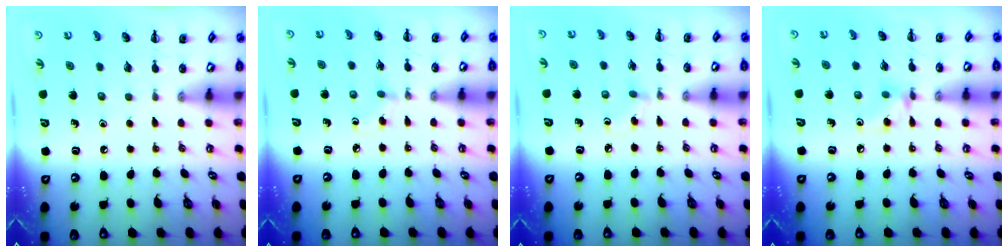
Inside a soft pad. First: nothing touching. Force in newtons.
{"total": 2.7, "press": 2.4, "slide": 1.1}
{"total": 2.7, "press": 2.4, "slide": 1.1}
{"total": 5.1, "press": 5.1, "slide": 0.5}